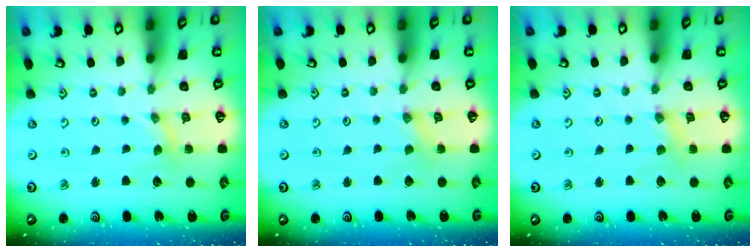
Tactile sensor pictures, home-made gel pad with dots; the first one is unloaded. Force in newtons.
{"total": 0.0}
{"total": 2.5, "press": 2.5, "slide": 0.3}